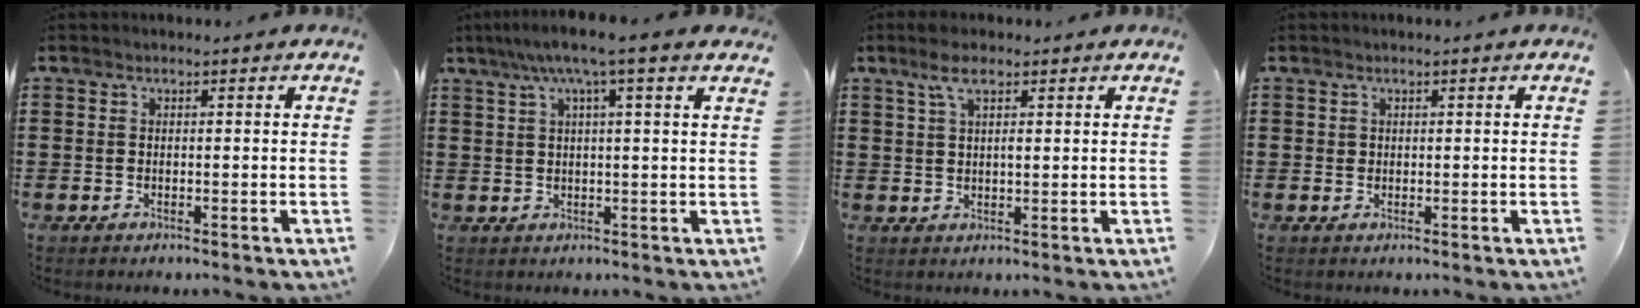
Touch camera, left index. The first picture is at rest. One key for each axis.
{"total": 5.5, "fx": 3.4, "fy": -0.1, "fz": 4.4, "tx": -0.095, "ty": 0.000, "tz": 0.055}
{"total": 4.3, "fx": 2.3, "fy": 1.7, "fz": 3.2, "tx": -0.059, "ty": 0.005, "tz": 0.038}
{"total": 0.8, "fx": 0.4, "fy": 0.6, "fz": 0.2, "tx": -0.004, "ty": 0.004, "tz": 0.009}